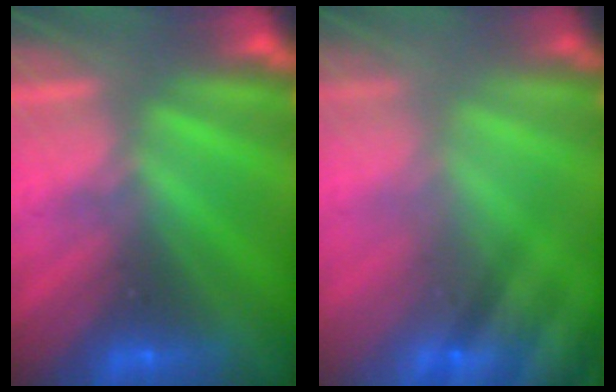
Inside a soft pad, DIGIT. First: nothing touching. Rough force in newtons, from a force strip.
{"total": 8.5}